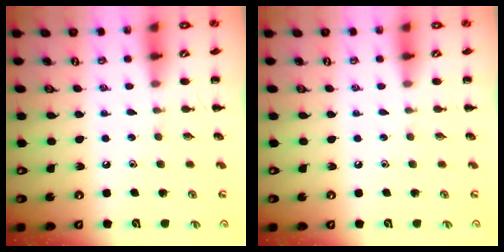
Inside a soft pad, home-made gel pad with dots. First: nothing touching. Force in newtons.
{"total": 0.0}